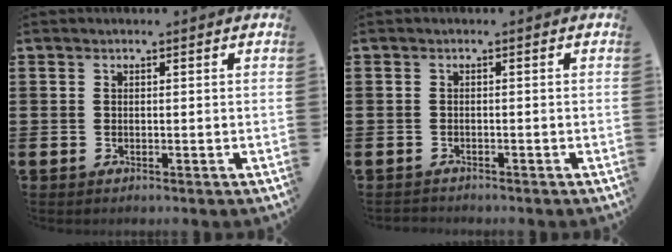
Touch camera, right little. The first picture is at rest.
{"total": 0.6, "force": [-0.6, 0.2, 0.0], "torque": [-0.002, -0.002, -0.012]}